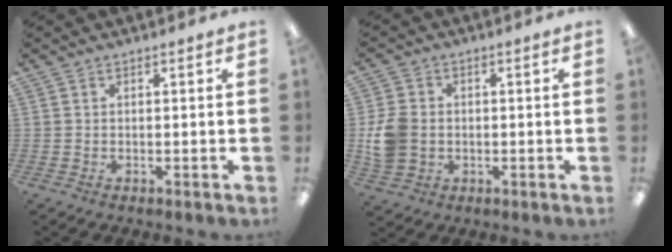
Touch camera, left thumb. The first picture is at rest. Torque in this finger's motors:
{"motor_torque": [0.08, 0.22, 0.12, -0.11, 0.01]}